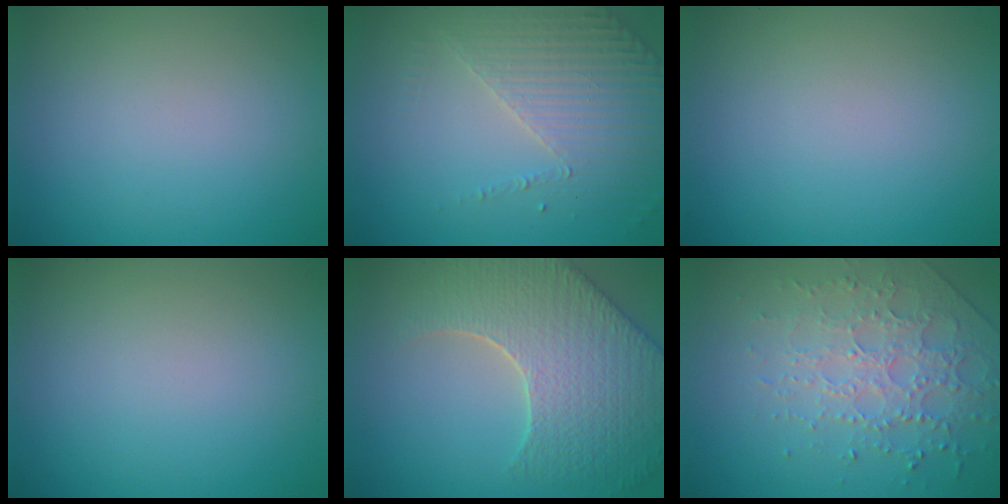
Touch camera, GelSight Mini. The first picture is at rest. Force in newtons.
{"total": 4.3, "press": 3.2, "slide": 2.9}
{"total": 0.0}
{"total": 0.0}
{"total": 8.0, "press": 6.4, "slide": 4.9}
{"total": 3.7, "press": 3.5, "slide": 1.1}